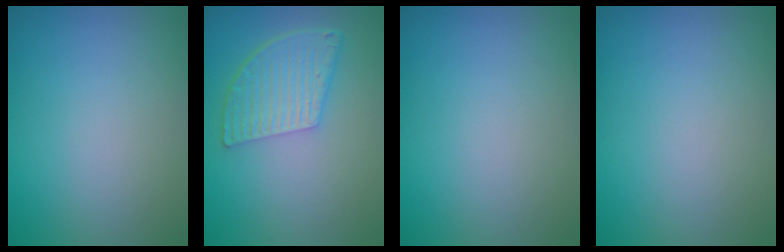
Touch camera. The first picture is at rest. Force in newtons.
{"total": 5.2, "press": 3.9, "slide": 3.5}
{"total": 0.0}
{"total": 0.0}